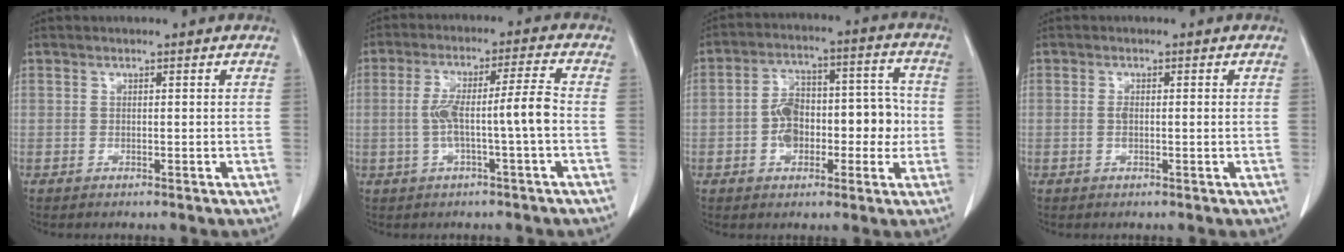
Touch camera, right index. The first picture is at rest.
{"total": 8.2, "force": [-1.3, -0.1, 8.1], "torque": [-0.154, 0.022, -0.020]}
{"total": 11.2, "force": [-1.8, 6.2, 9.1], "torque": [-0.143, 0.051, -0.025]}
{"total": 1.8, "force": [-0.1, 0.6, 1.7], "torque": [-0.036, 0.000, 0.001]}